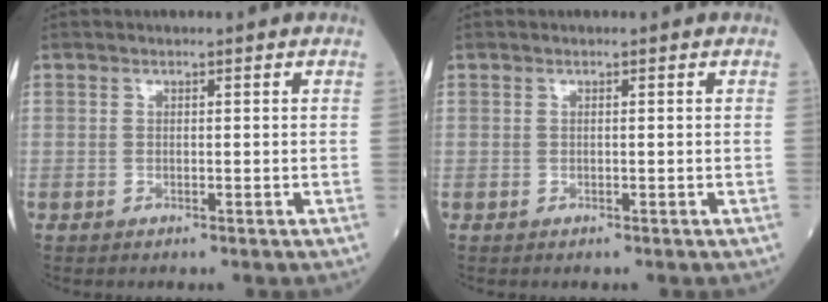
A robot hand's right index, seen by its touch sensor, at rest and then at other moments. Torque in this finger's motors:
{"motor_torque": [0.02, 0.05, -0.03, -0.01]}